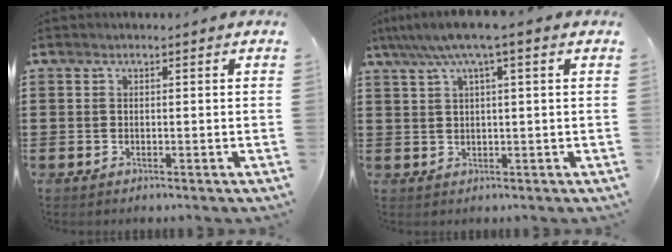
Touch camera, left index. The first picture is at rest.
{"total": 4.6, "force": [2.2, 0.1, 4.0], "torque": [-0.082, 0.004, 0.036]}